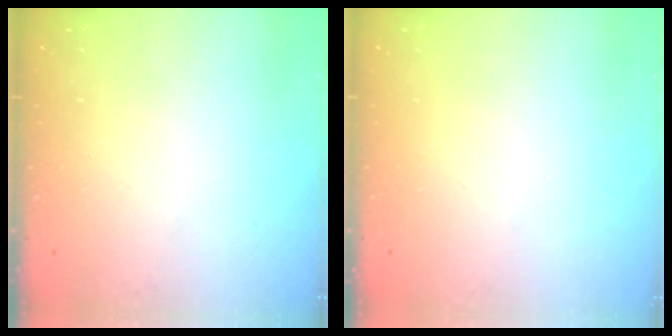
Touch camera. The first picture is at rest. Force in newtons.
{"total": 0.0}